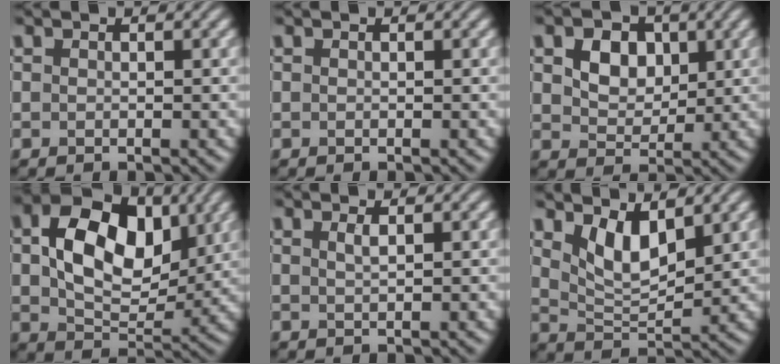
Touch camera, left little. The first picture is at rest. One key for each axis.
{"total": 0.0}
{"total": 4.0, "fx": 1.4, "fy": 2.9, "fz": 2.4, "tx": -0.051, "ty": -0.004, "tz": 0.016}
{"total": 9.4, "fx": 2.3, "fy": 6.0, "fz": 6.9, "tx": -0.129, "ty": 0.005, "tz": 0.041}
{"total": 1.0, "fx": 0.4, "fy": 0.3, "fz": 0.8, "tx": -0.011, "ty": 0.002, "tz": 0.007}
{"total": 4.1, "fx": 2.2, "fy": 1.7, "fz": 3.0, "tx": -0.065, "ty": -0.010, "tz": 0.044}